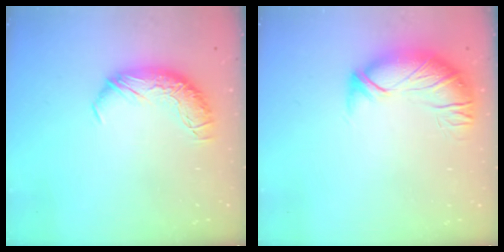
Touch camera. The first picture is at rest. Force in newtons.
{"total": 2.8, "press": 1.3, "slide": 2.5}